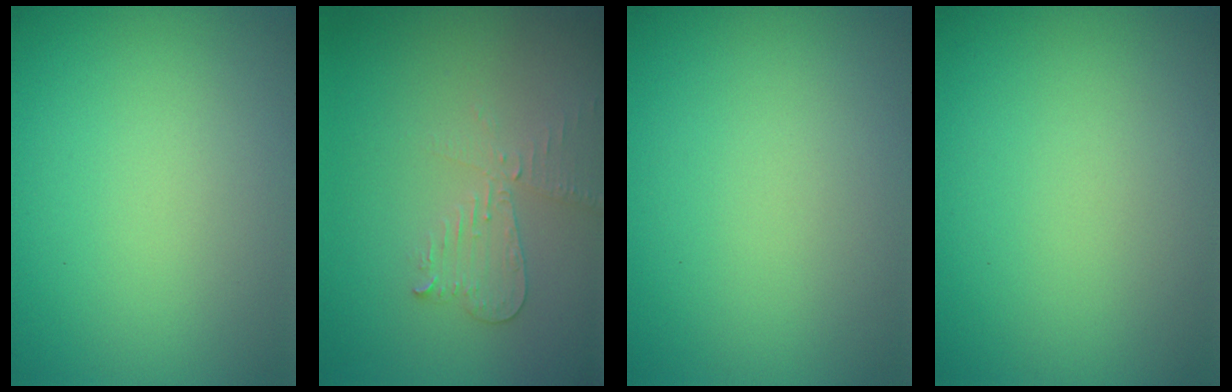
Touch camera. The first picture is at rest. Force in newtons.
{"total": 2.4, "press": 2.3, "slide": 0.5}
{"total": 0.0}
{"total": 0.0}